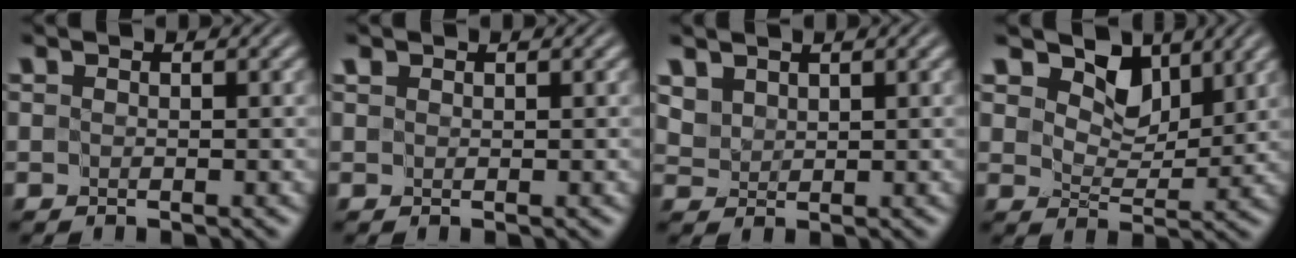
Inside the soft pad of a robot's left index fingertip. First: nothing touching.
{"total": 0.6, "force": [0.4, 0.4, 0.0], "torque": [0.003, 0.003, 0.006]}
{"total": 2.3, "force": [1.8, 1.3, 0.5], "torque": [-0.023, -0.002, 0.053]}
{"total": 4.5, "force": [3.0, 2.6, 2.0], "torque": [-0.044, -0.012, 0.045]}